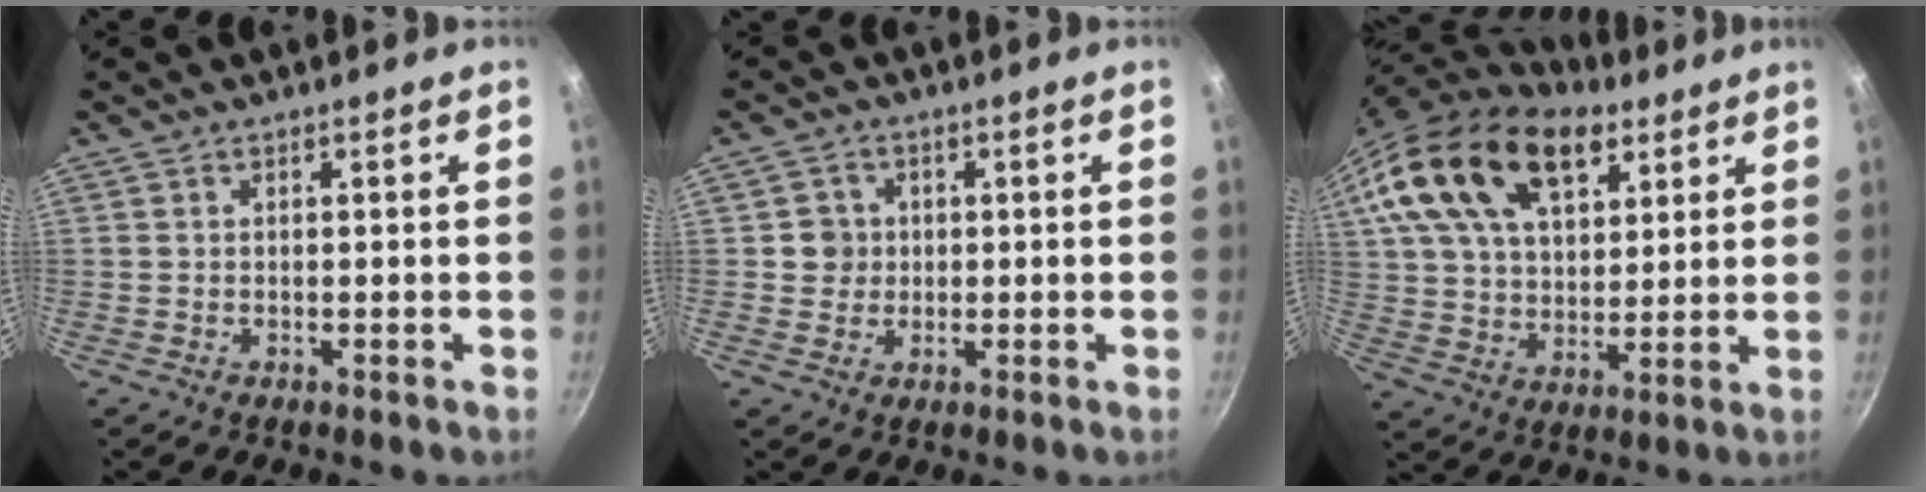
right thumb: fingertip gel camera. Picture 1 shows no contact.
{"total": 3.6, "force": [0.3, 3.5, 0.8], "torque": [0.010, 0.006, 0.001]}
{"total": 21.1, "force": [12.6, 11.5, 12.4], "torque": [-0.185, -0.031, 0.221]}